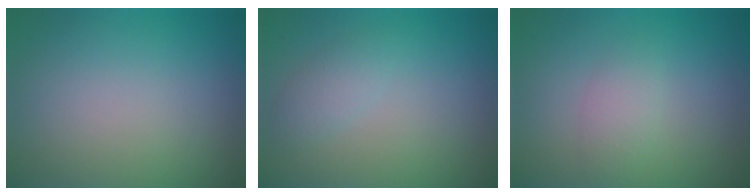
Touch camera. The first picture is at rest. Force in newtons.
{"total": 1.6, "press": 1.6, "slide": 0.0}
{"total": 2.3, "press": 2.3, "slide": 0.0}